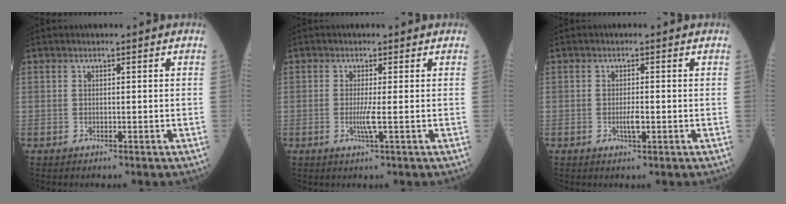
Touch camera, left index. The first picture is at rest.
{"total": 2.2, "force": [-0.3, -0.6, 2.1], "torque": [-0.044, -0.003, -0.007]}
{"total": 1.7, "force": [-0.3, 0.3, 1.6], "torque": [-0.032, -0.002, -0.004]}